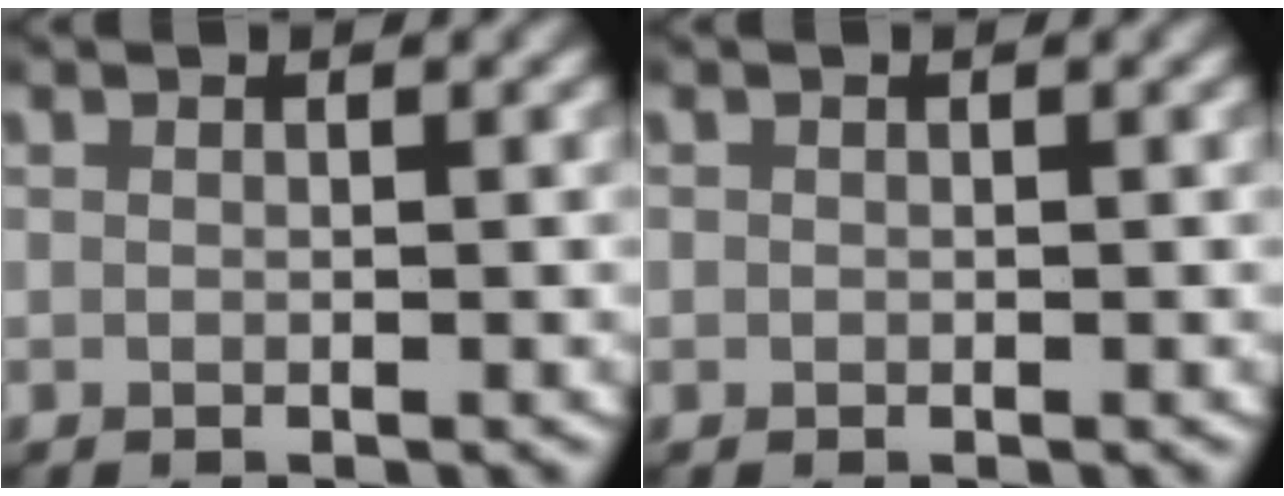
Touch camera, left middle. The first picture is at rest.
{"total": 0.6, "force": [0.1, 0.6, 0.1], "torque": [-0.002, -0.001, -0.001]}